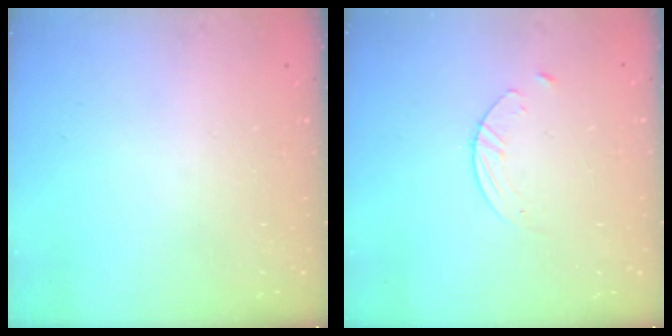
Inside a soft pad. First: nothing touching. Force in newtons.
{"total": 3.6, "press": 3.6, "slide": 0.4}